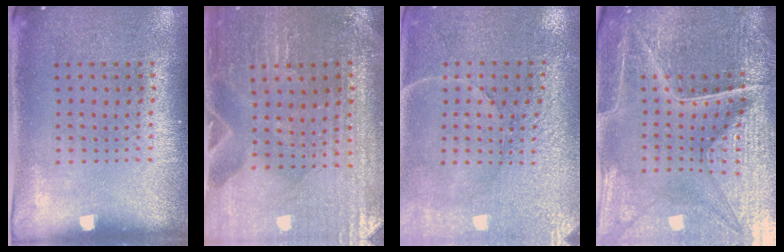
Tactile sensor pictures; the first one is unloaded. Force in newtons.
{"total": 1.2, "press": 1.2, "slide": 0.0}
{"total": 3.1, "press": 3.1, "slide": 0.6}
{"total": 5.2, "press": 5.0, "slide": 1.5}